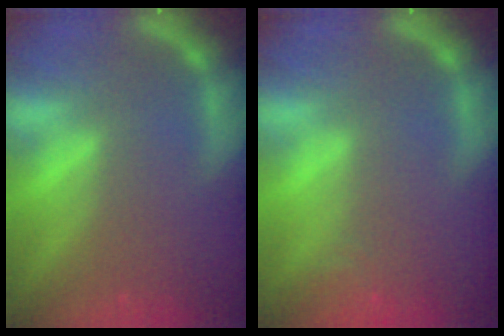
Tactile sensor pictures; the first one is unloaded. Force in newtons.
{"total": 1.9}